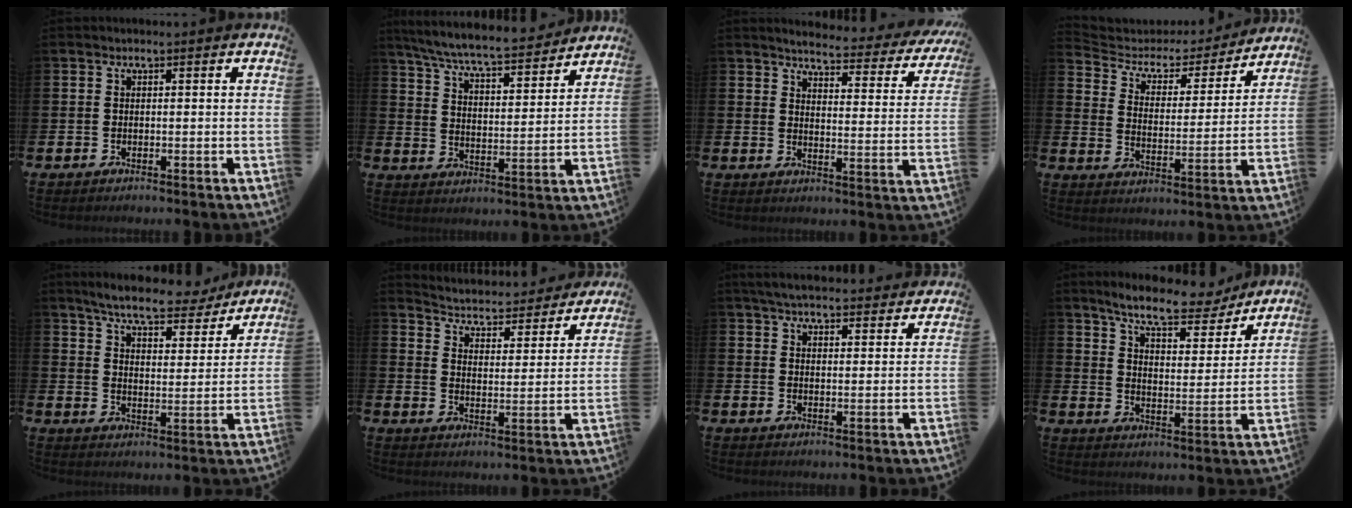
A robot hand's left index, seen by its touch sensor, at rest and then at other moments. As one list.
[{"total": 7.5, "force": [7.1, 0.5, 2.5], "torque": [-0.080, -0.051, 0.122]}, {"total": 3.7, "force": [3.4, 0.6, 1.1], "torque": [-0.033, -0.034, 0.049]}, {"total": 4.8, "force": [4.1, 2.3, 1.0], "torque": [-0.046, -0.034, 0.062]}, {"total": 7.6, "force": [7.1, 1.2, 2.7], "torque": [-0.067, -0.044, 0.120]}, {"total": 4.1, "force": [4.0, 1.0, 0.5], "torque": [-0.035, -0.039, 0.060]}, {"total": 5.4, "force": [5.2, 0.7, 1.1], "torque": [-0.033, -0.029, 0.094]}, {"total": 8.8, "force": [8.0, 1.9, 3.2], "torque": [-0.082, -0.043, 0.139]}]